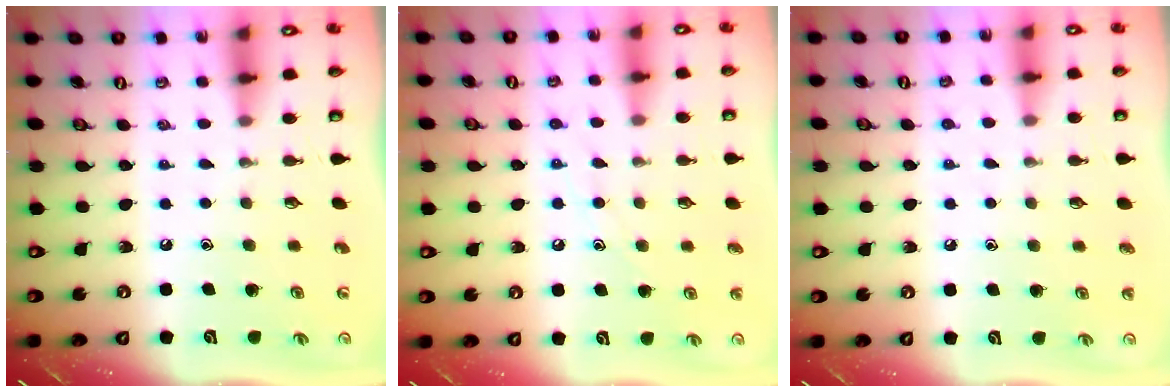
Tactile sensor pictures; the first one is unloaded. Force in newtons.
{"total": 7.6, "press": 7.6, "slide": 0.3}
{"total": 3.5, "press": 3.5, "slide": 0.4}